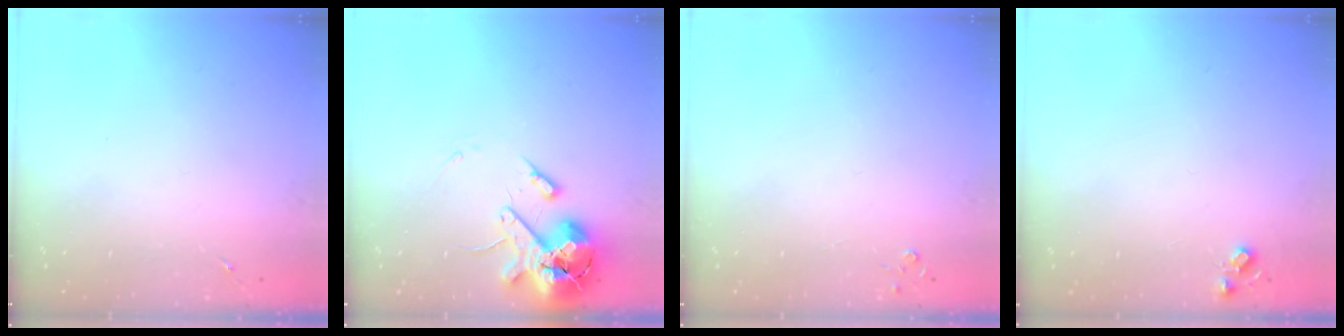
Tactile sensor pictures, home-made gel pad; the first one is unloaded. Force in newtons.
{"total": 14.6, "press": 14.4, "slide": 2.4}
{"total": 2.7, "press": 2.7, "slide": 0.3}
{"total": 5.1, "press": 5.1, "slide": 0.7}